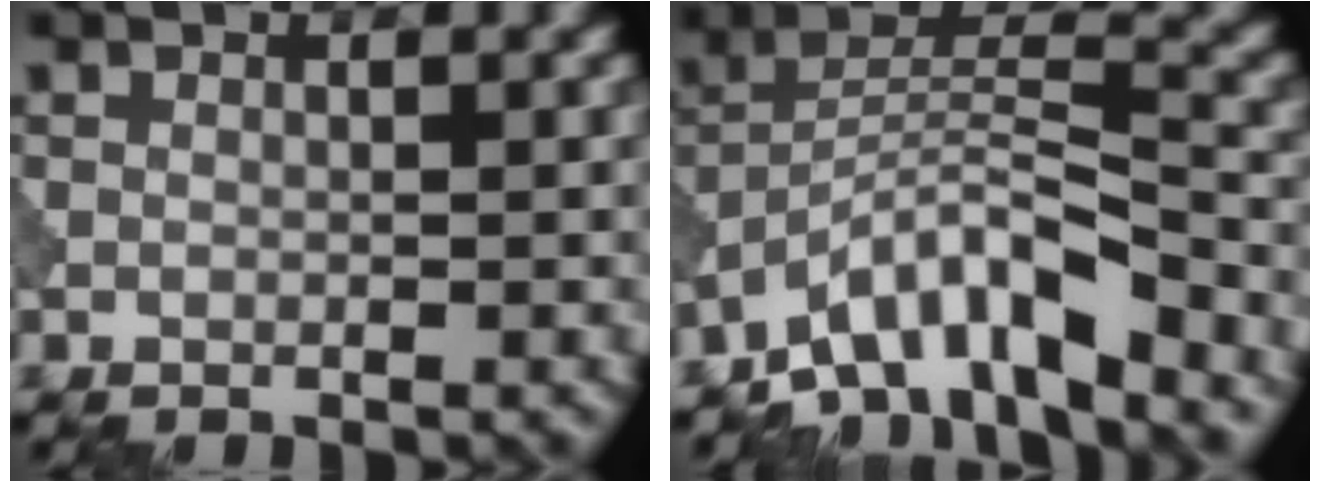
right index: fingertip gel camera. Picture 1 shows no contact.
{"total": 8.2, "force": [-6.3, 1.9, 4.8], "torque": [-0.074, 0.010, -0.124]}